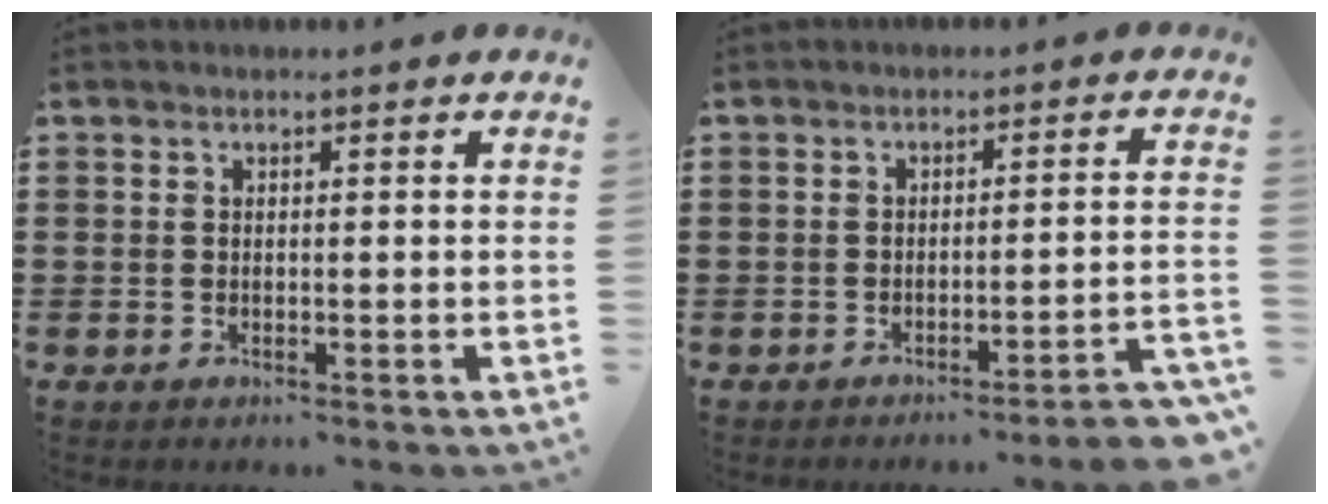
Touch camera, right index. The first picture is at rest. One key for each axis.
{"total": 3.0, "fx": -2.5, "fy": -0.6, "fz": 1.5, "tx": -0.027, "ty": -0.011, "tz": -0.053}